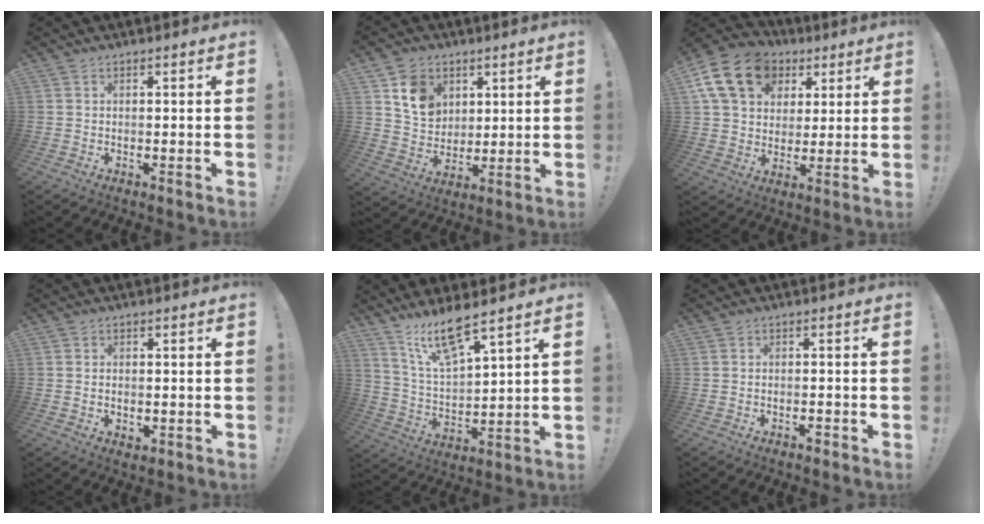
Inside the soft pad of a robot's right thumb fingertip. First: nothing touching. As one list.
[{"total": 11.0, "force": [5.7, 8.5, 4.2], "torque": [-0.069, -0.023, 0.114]}, {"total": 18.8, "force": [7.6, 14.0, 10.0], "torque": [-0.153, -0.030, 0.144]}, {"total": 1.2, "force": [0.1, 0.9, 0.9], "torque": [-0.012, 0.001, 0.002]}, {"total": 12.0, "force": [9.4, 2.5, 7.1], "torque": [-0.147, -0.049, 0.165]}, {"total": 1.4, "force": [-1.1, 0.3, 0.8], "torque": [-0.010, 0.004, -0.018]}]